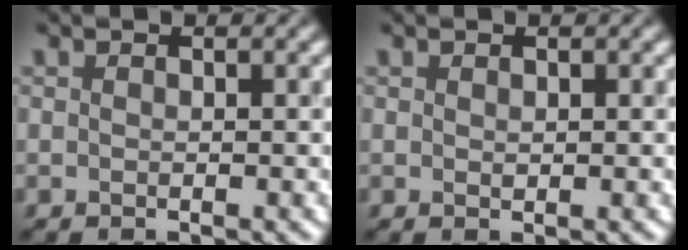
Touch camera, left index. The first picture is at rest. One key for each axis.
{"total": 0.0}